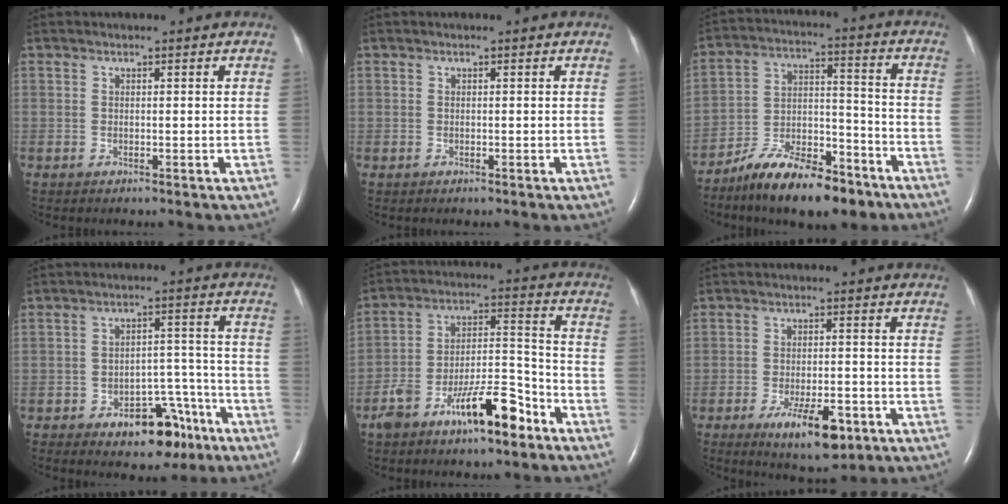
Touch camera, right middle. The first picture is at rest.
{"total": 0.0}
{"total": 14.9, "force": [-11.0, 5.0, 8.7], "torque": [-0.141, 0.020, -0.186]}
{"total": 9.2, "force": [-5.8, 4.5, 5.5], "torque": [-0.060, 0.026, -0.080]}
{"total": 12.8, "force": [-8.1, 3.5, 9.3], "torque": [-0.165, 0.017, -0.135]}
{"total": 8.3, "force": [-4.4, 2.5, 6.6], "torque": [-0.112, -0.011, -0.062]}